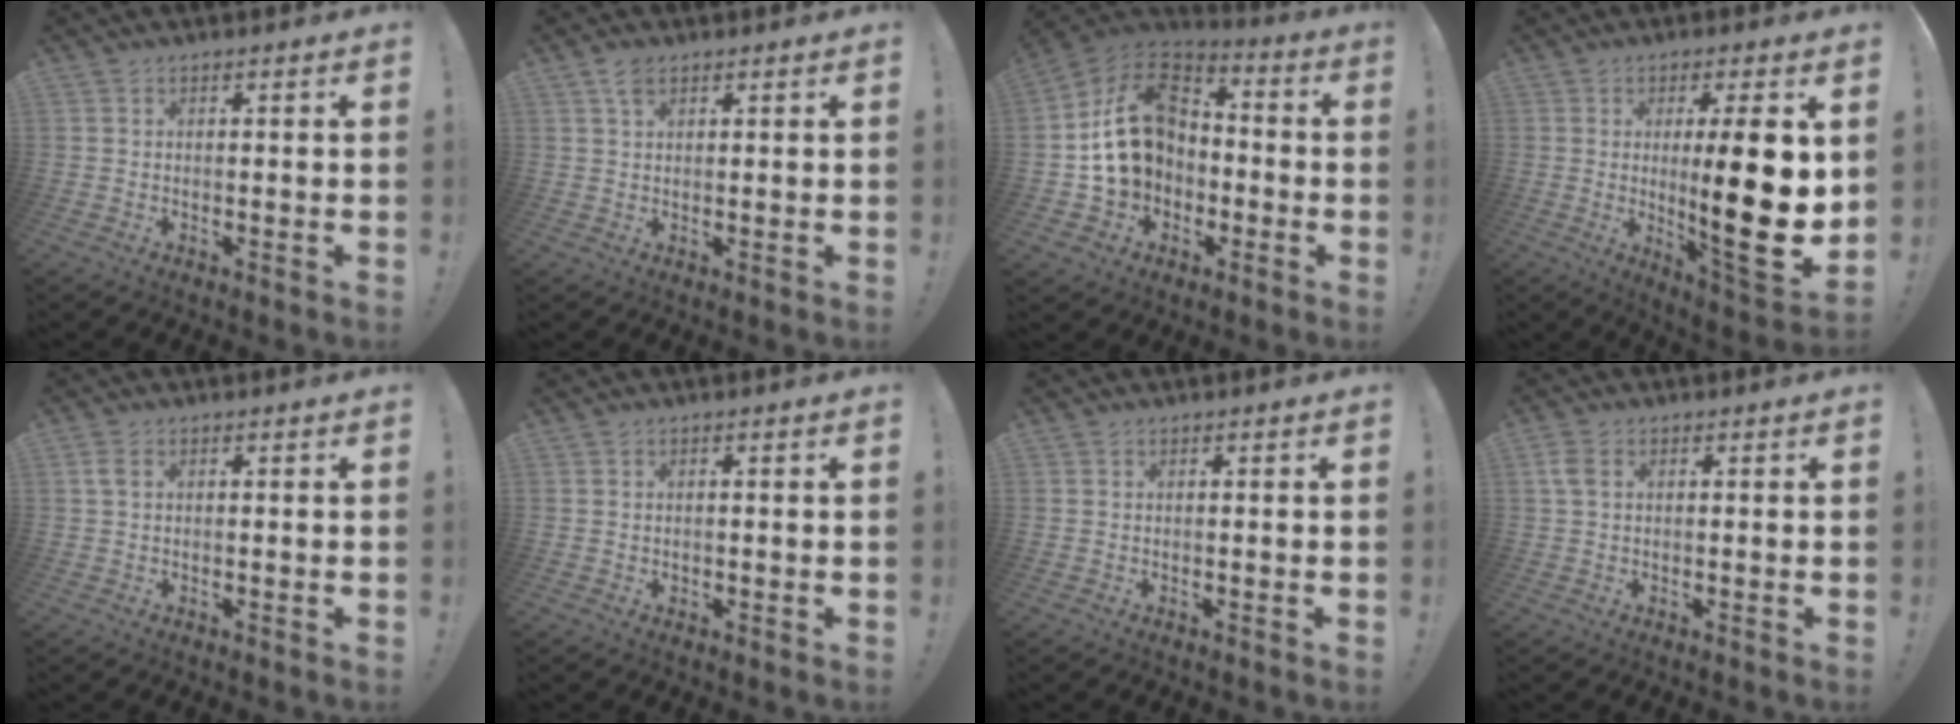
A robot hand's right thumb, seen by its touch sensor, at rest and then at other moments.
{"total": 3.3, "force": [1.9, 1.6, 2.2], "torque": [-0.031, -0.004, 0.033]}
{"total": 17.8, "force": [0.9, 14.6, 10.2], "torque": [-0.171, 0.023, 0.029]}
{"total": 18.5, "force": [1.0, 2.4, 18.3], "torque": [-0.275, -0.030, 0.015]}
{"total": 1.5, "force": [0.5, 0.7, 1.2], "torque": [-0.021, 0.002, 0.007]}
{"total": 0.6, "force": [0.1, 0.6, 0.0], "torque": [-0.004, 0.005, 0.002]}
{"total": 0.0}
{"total": 2.9, "force": [0.9, 1.6, 2.2], "torque": [-0.040, 0.003, 0.016]}